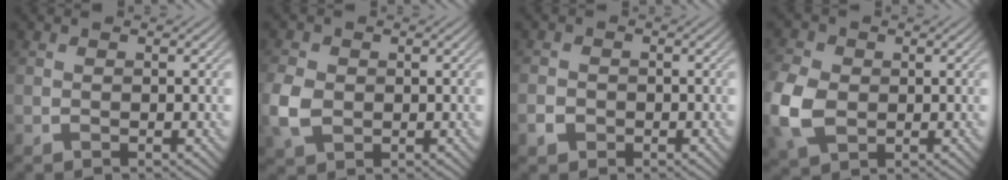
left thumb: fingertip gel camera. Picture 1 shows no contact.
{"total": 4.8, "force": [-0.5, 3.7, 3.0], "torque": [-0.085, -0.003, -0.014]}
{"total": 1.9, "force": [-0.9, 1.5, 0.7], "torque": [-0.013, -0.002, -0.022]}
{"total": 8.2, "force": [-0.9, 6.0, 5.4], "torque": [-0.166, -0.010, -0.025]}